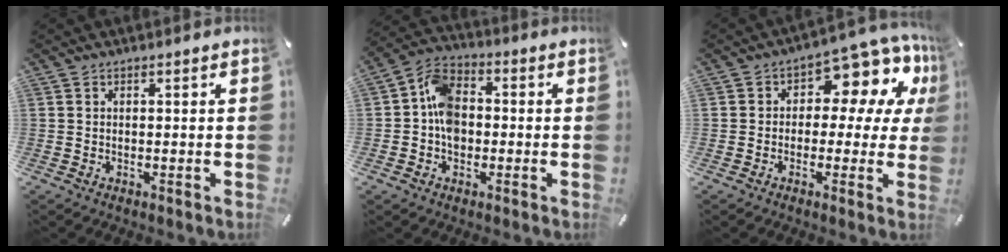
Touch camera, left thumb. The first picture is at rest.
{"total": 8.7, "force": [-1.1, 6.7, 5.4], "torque": [-0.118, 0.022, -0.017]}
{"total": 10.3, "force": [5.2, 5.8, 6.7], "torque": [-0.090, -0.044, 0.089]}